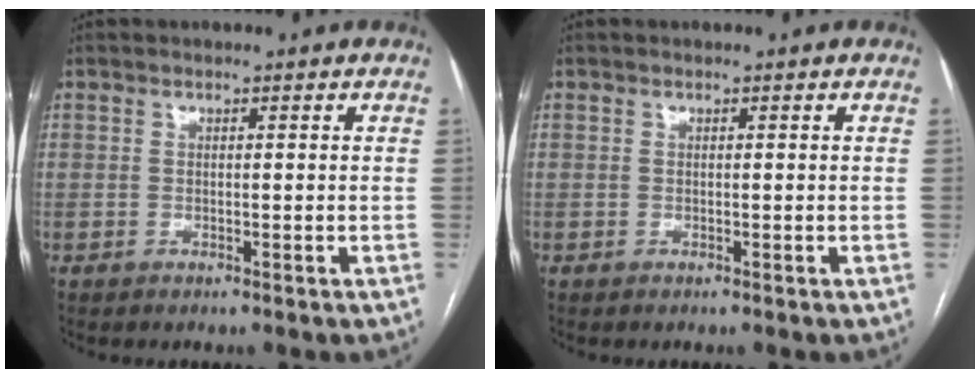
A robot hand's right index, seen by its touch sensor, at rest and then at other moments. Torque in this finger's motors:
{"motor_torque": [-0.10, -0.01, 0.02, 0.01]}